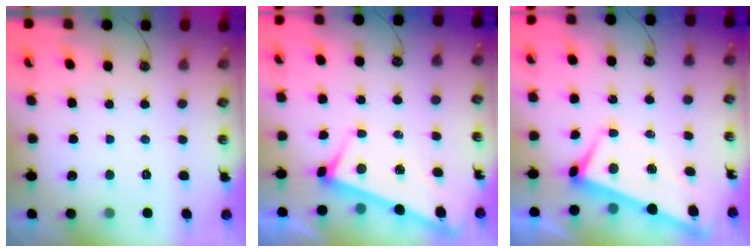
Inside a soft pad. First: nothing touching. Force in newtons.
{"total": 3.9, "press": 3.9, "slide": 0.2}
{"total": 1.6, "press": 1.2, "slide": 1.0}